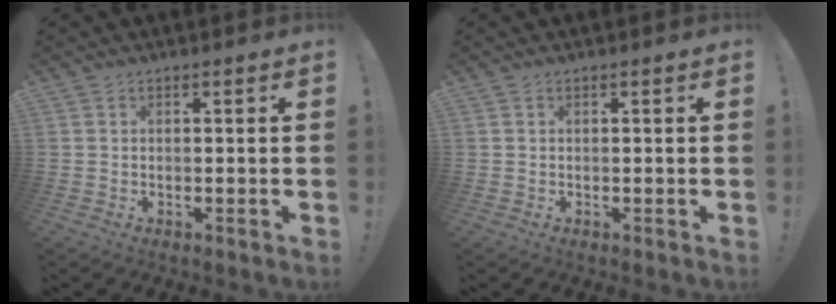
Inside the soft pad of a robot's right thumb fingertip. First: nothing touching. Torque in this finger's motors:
{"motor_torque": [0.00, 0.00, -0.28, 0.28, 0.03]}